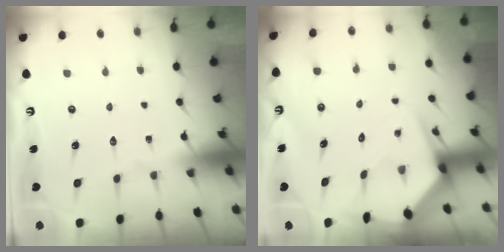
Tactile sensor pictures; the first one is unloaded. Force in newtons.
{"total": 4.4, "press": 4.3, "slide": 0.7}